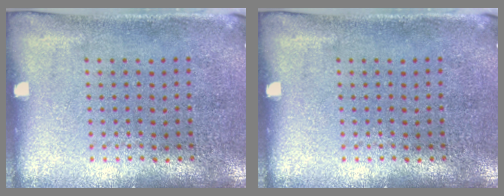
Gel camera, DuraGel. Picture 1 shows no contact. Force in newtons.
{"total": 0.0}